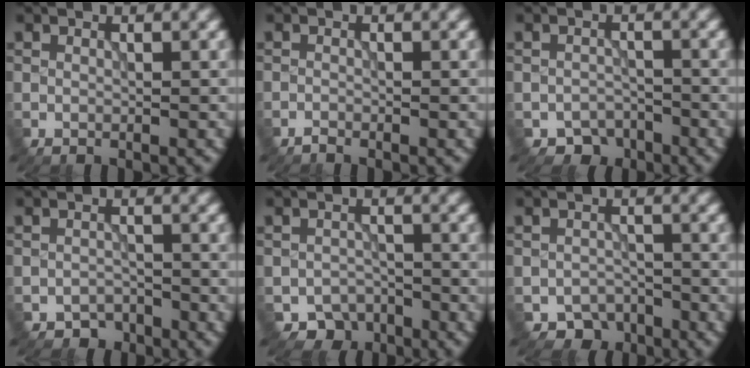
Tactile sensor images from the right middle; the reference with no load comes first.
{"total": 0.7, "force": [-0.6, 0.1, 0.2], "torque": [-0.002, 0.000, -0.012]}
{"total": 2.4, "force": [-1.8, 1.4, 0.3], "torque": [0.005, -0.001, -0.031]}
{"total": 1.7, "force": [-1.4, 1.0, 0.1], "torque": [0.005, 0.001, -0.026]}
{"total": 3.1, "force": [-2.2, 2.1, 0.6], "torque": [0.000, -0.003, -0.037]}
{"total": 2.8, "force": [-2.1, 1.8, 0.5], "torque": [0.003, -0.004, -0.033]}